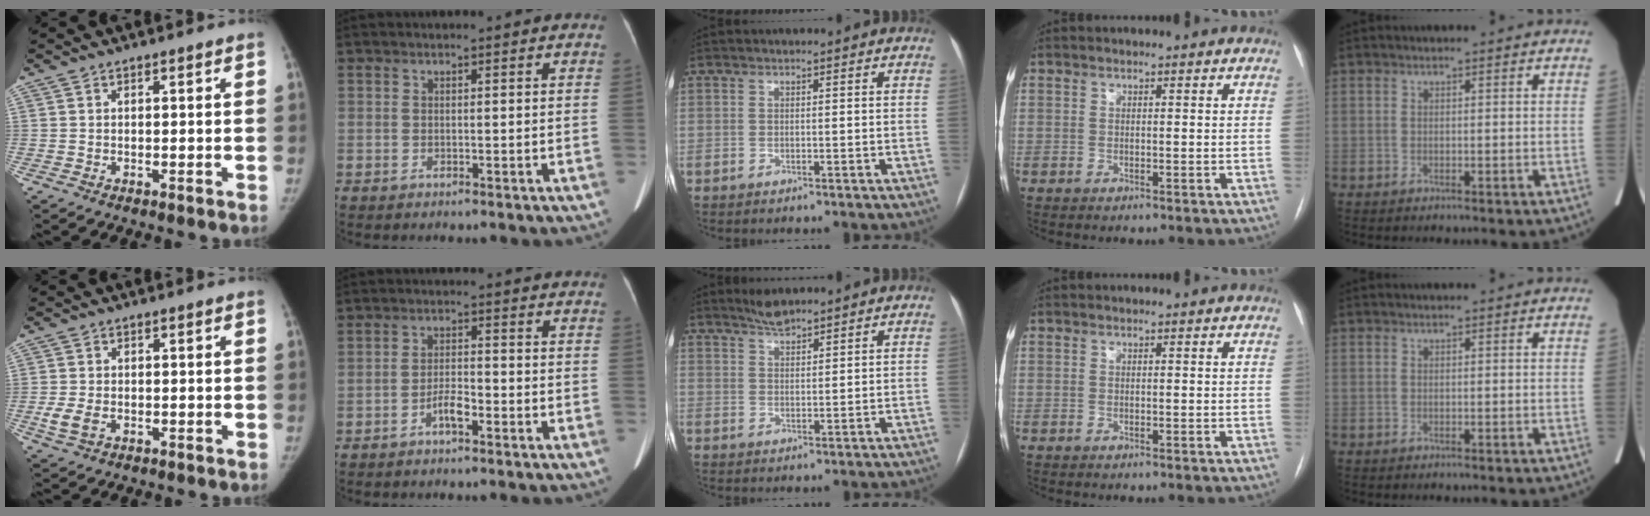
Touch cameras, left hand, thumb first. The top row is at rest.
{"thumb": {"total": 3.6, "force": [-0.8, 2.4, 2.6], "torque": [-0.061, -0.005, -0.013]}, "index": {"total": 3.0, "force": [-1.9, 0.7, 2.2], "torque": [-0.039, 0.004, -0.036]}, "middle": {"total": 3.1, "force": [2.8, 0.2, 1.1], "torque": [-0.023, 0.003, 0.054]}}